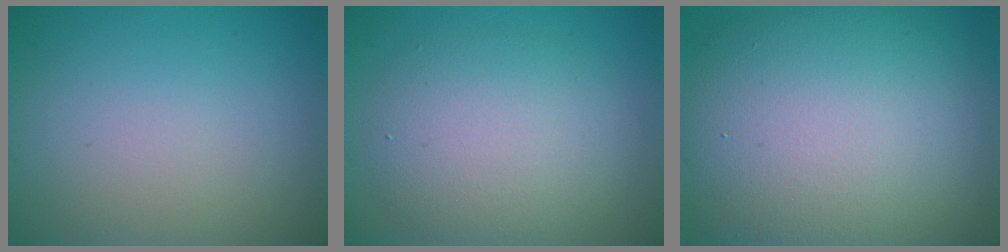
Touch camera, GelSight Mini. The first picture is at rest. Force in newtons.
{"total": 5.7, "press": 5.7, "slide": 0.2}
{"total": 14.1, "press": 14.1, "slide": 1.2}